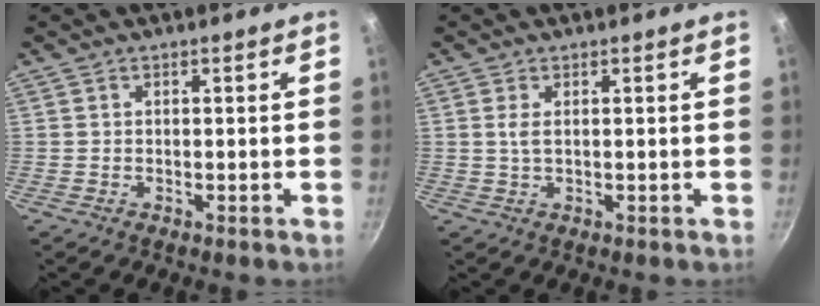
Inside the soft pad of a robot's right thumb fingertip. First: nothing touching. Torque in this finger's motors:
{"motor_torque": [-0.11, 0.15, -0.16, 0.06, 0.08]}